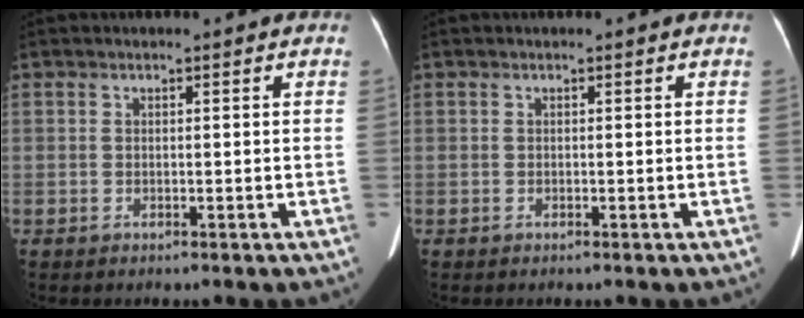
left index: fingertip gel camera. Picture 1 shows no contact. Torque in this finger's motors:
{"motor_torque": [0.03, 0.00, 0.01, 0.01]}